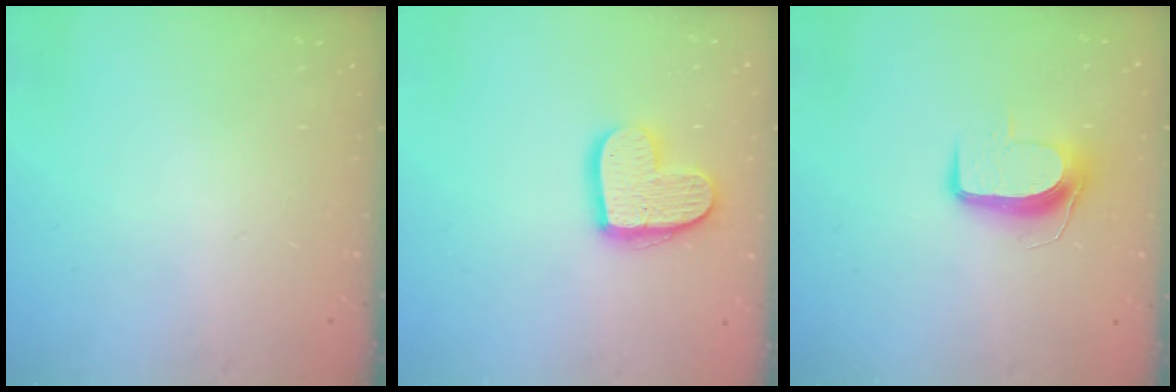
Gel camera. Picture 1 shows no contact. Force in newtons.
{"total": 13.2, "press": 13.1, "slide": 0.7}
{"total": 9.2, "press": 9.2, "slide": 0.7}